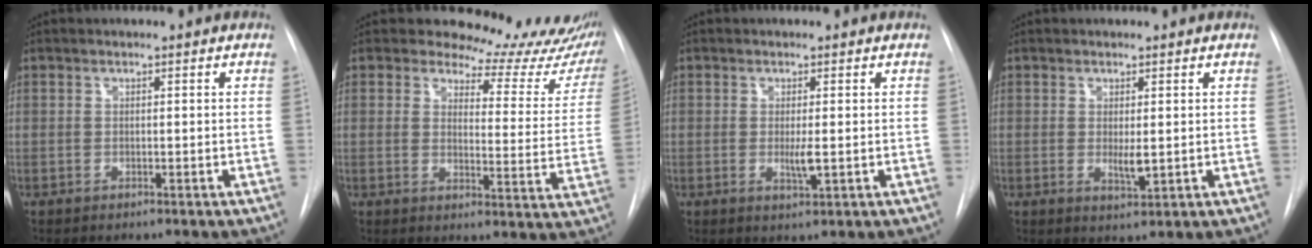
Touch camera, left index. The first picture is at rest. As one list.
[{"total": 19.1, "force": [17.9, 5.7, 3.5], "torque": [0.000, -0.091, 0.175]}, {"total": 2.2, "force": [0.0, 0.3, 2.2], "torque": [-0.041, -0.006, 0.001]}, {"total": 2.4, "force": [0.3, 0.7, 2.2], "torque": [-0.039, -0.008, 0.010]}]